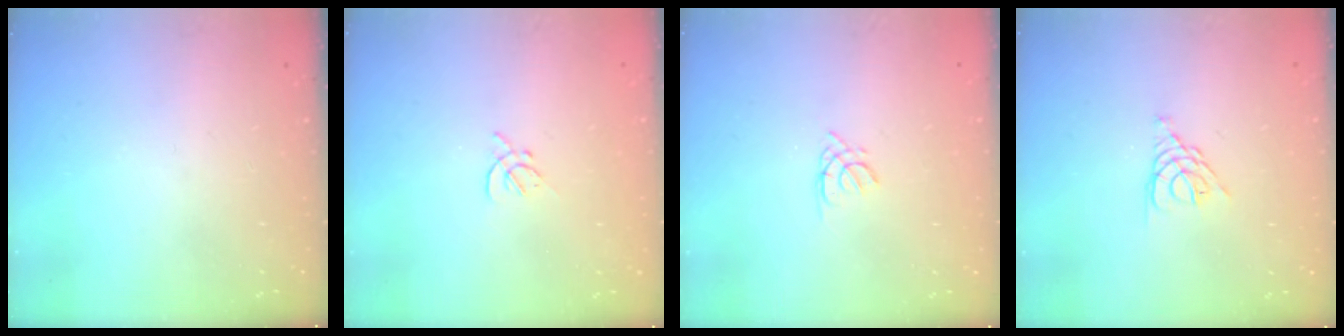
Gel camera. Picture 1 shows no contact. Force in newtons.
{"total": 1.6, "press": 1.5, "slide": 0.5}
{"total": 1.7, "press": 1.7, "slide": 0.3}
{"total": 3.3, "press": 3.2, "slide": 0.5}